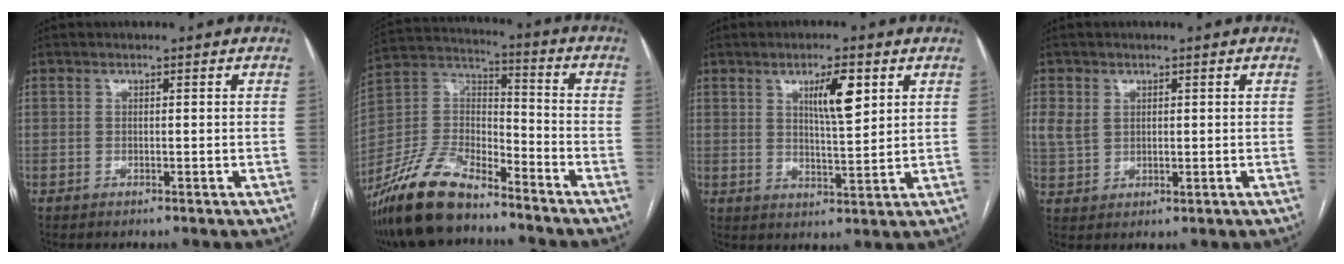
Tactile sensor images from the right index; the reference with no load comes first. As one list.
[{"total": 16.5, "force": [-13.1, 5.2, 8.6], "torque": [-0.179, 0.008, -0.246]}, {"total": 6.7, "force": [3.0, 1.2, 5.8], "torque": [-0.098, -0.001, 0.050]}, {"total": 4.6, "force": [1.6, 3.6, 2.4], "torque": [-0.055, 0.007, 0.042]}]